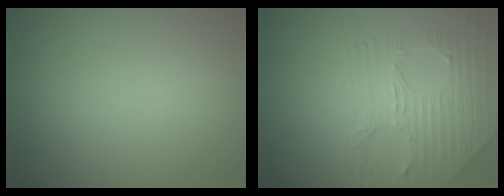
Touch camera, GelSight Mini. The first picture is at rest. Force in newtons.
{"total": 4.5, "press": 3.2, "slide": 3.1}